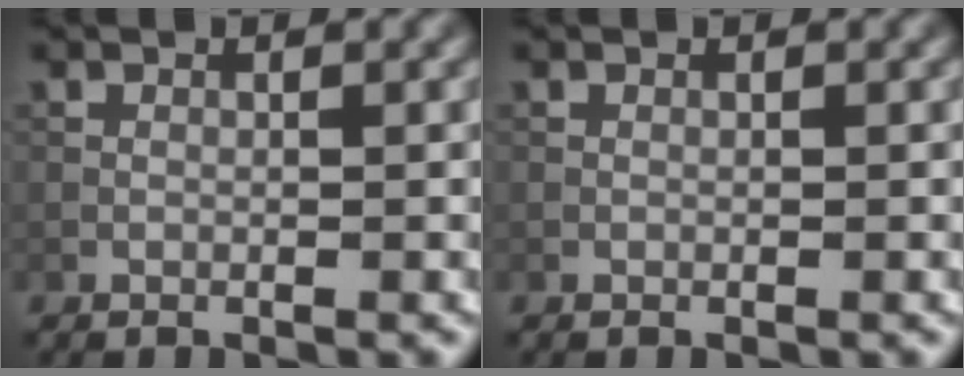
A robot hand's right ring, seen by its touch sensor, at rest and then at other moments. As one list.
[{"total": 0.0}]